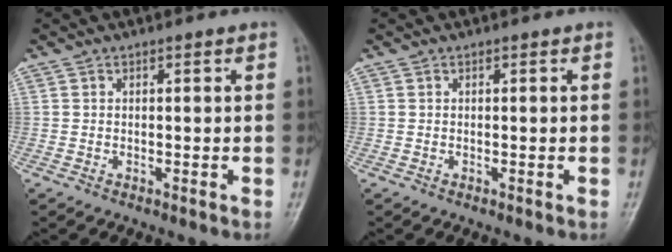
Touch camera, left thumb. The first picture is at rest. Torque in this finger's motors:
{"motor_torque": [-0.09, -0.10, 0.09, -0.01, 0.00]}